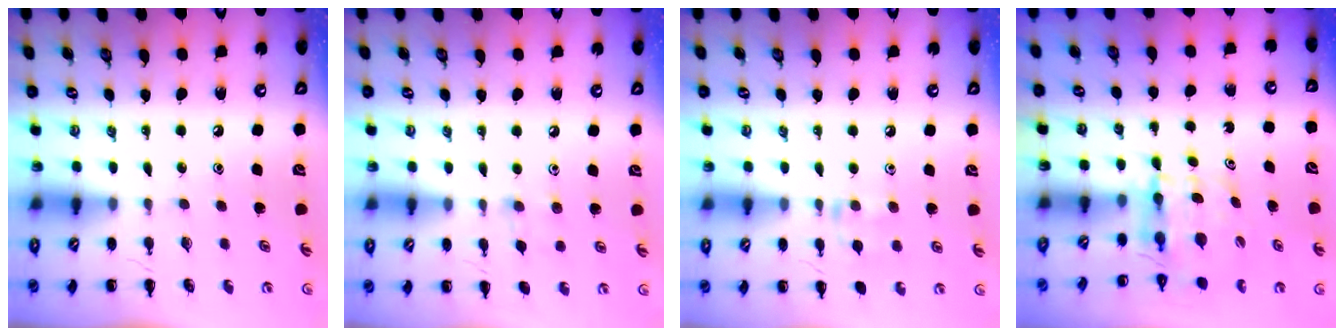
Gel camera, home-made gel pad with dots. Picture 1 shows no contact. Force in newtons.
{"total": 4.3, "press": 4.0, "slide": 1.6}
{"total": 7.5, "press": 7.4, "slide": 1.3}
{"total": 4.7, "press": 4.7, "slide": 0.1}